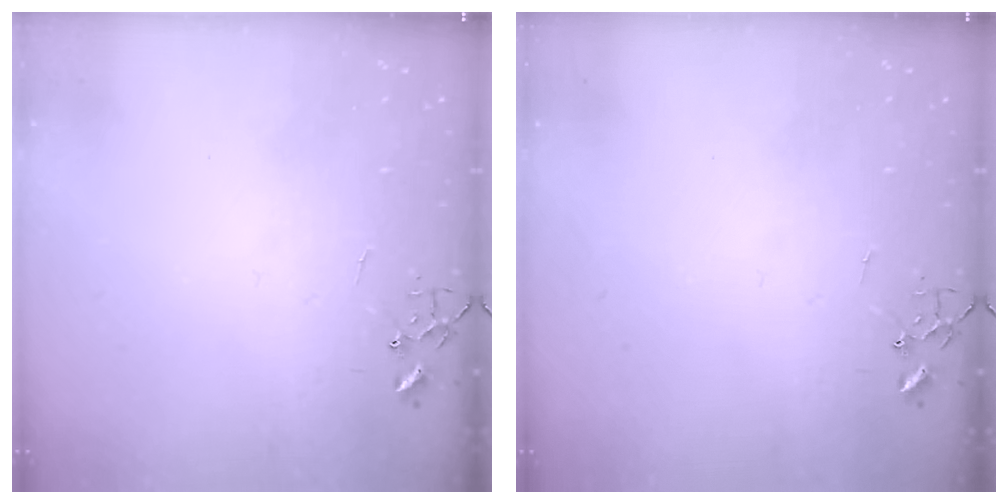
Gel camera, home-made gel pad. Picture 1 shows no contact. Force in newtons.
{"total": 0.0}